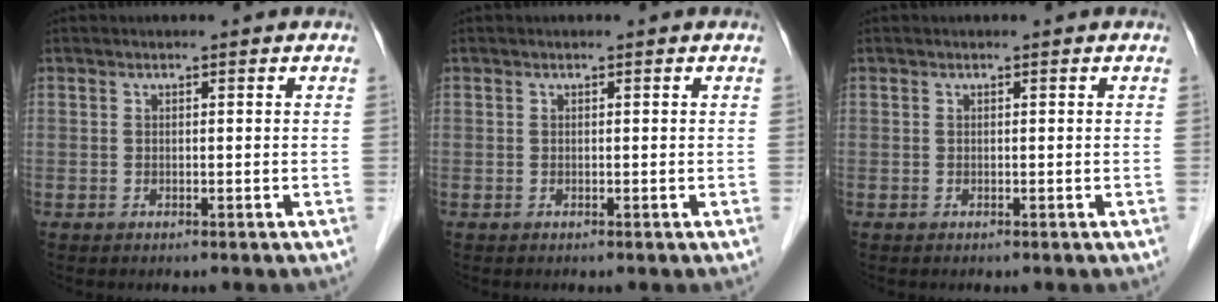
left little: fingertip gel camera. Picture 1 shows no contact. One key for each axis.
{"total": 0.0}
{"total": 0.0}